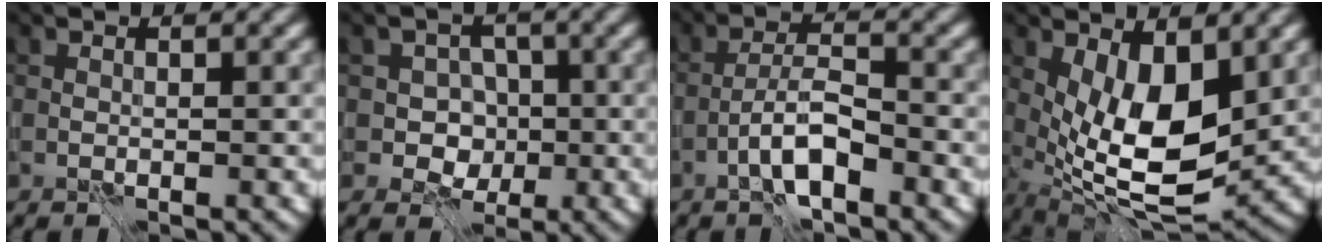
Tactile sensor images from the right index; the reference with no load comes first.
{"total": 4.8, "force": [-0.7, 4.3, 2.0], "torque": [0.000, 0.010, -0.040]}
{"total": 3.7, "force": [-2.4, 0.7, 2.7], "torque": [-0.048, 0.010, -0.050]}
{"total": 8.3, "force": [0.9, 3.4, 7.5], "torque": [-0.136, -0.012, 0.016]}